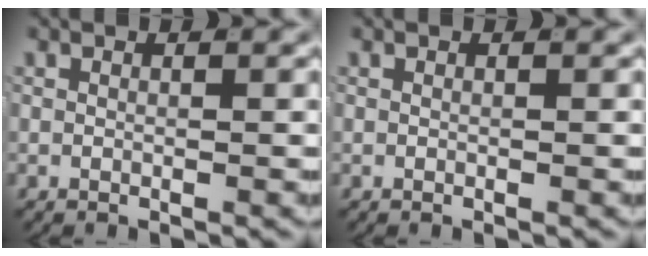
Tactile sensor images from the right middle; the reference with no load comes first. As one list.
[{"total": 0.0}]